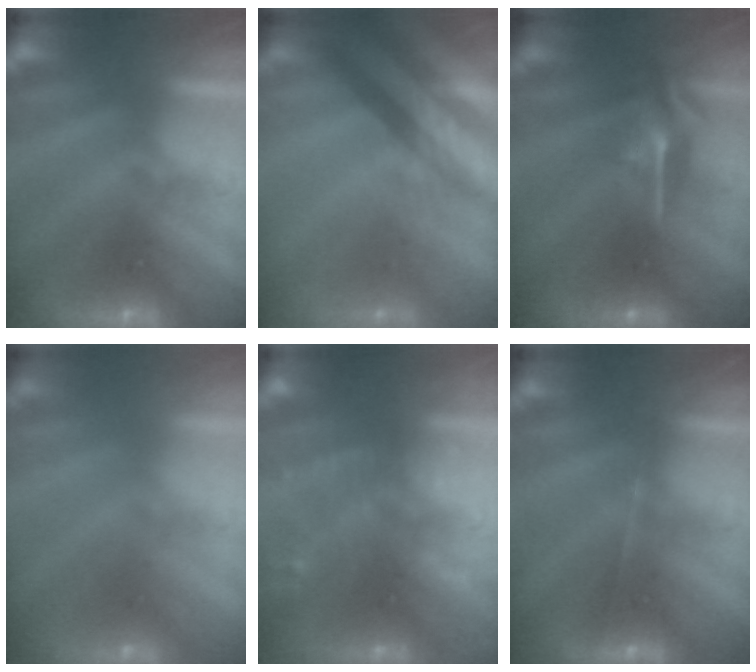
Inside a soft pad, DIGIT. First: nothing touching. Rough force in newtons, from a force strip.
{"total": 2.4}
{"total": 7.7}
{"total": 2.2}
{"total": 6.7}
{"total": 1.7}